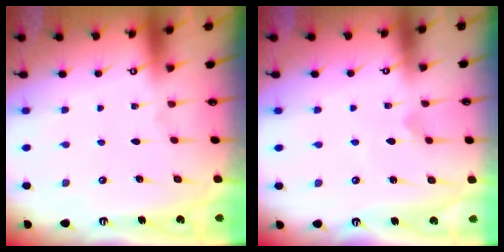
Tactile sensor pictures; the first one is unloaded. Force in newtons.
{"total": 2.7, "press": 2.7, "slide": 0.6}